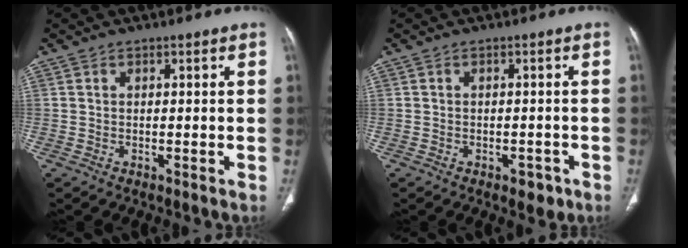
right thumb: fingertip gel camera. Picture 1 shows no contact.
{"total": 2.9, "force": [-1.6, 1.7, 1.7], "torque": [-0.011, 0.006, -0.014]}